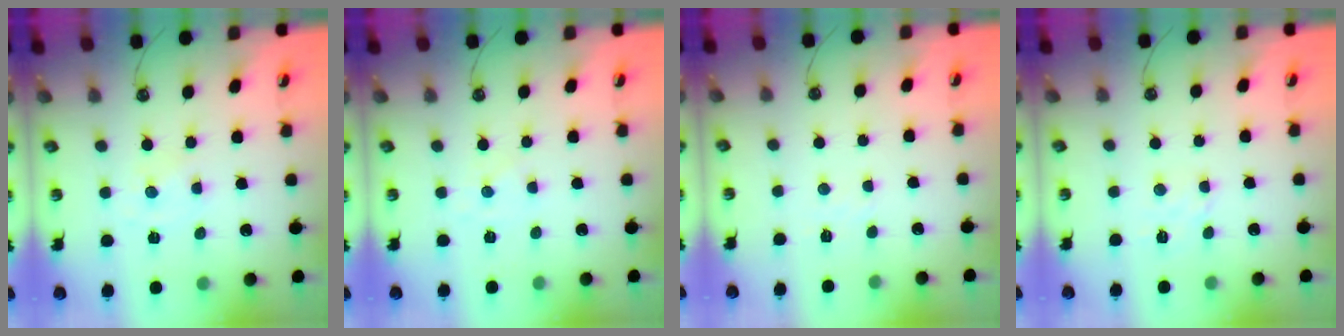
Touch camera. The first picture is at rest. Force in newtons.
{"total": 0.8, "press": 0.7, "slide": 0.4}
{"total": 2.0, "press": 2.0, "slide": 0.4}
{"total": 2.1, "press": 2.1, "slide": 0.5}